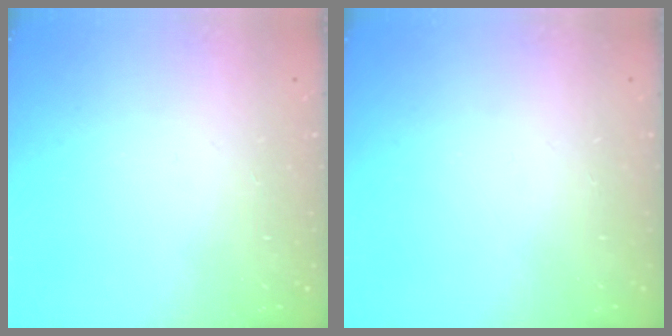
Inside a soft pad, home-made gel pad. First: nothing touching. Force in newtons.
{"total": 0.0}